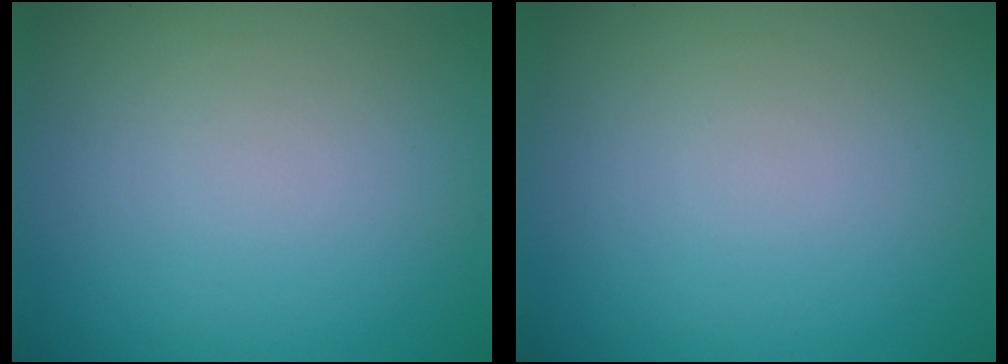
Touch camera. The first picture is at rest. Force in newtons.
{"total": 0.0}